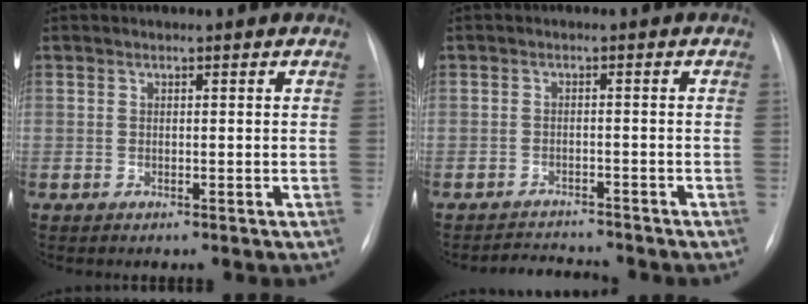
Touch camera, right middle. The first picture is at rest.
{"total": 3.7, "force": [-3.7, 0.0, -0.1], "torque": [-0.004, -0.008, -0.058]}